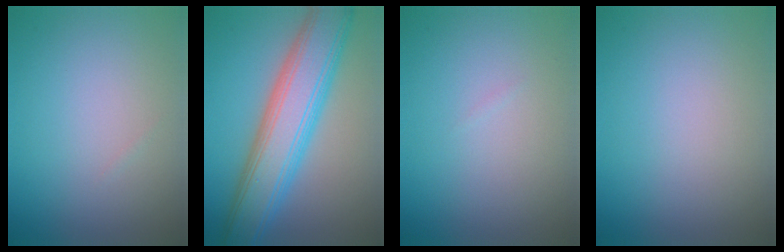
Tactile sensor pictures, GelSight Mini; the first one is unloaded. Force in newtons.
{"total": 9.4, "press": 9.4, "slide": 0.1}
{"total": 0.0}
{"total": 0.0}